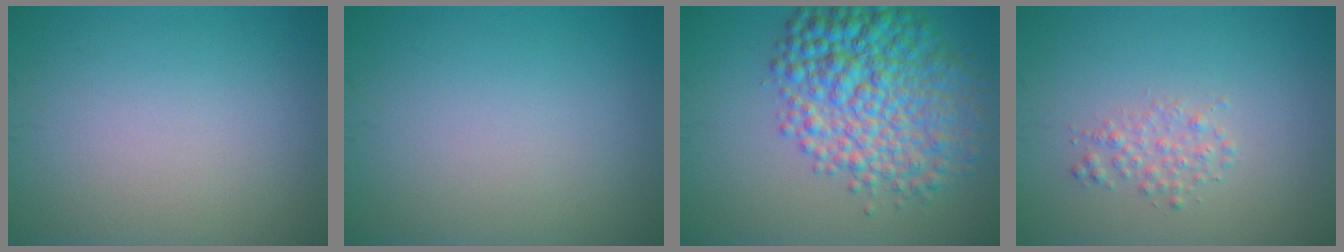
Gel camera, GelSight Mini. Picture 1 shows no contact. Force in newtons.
{"total": 0.0}
{"total": 8.5, "press": 8.5, "slide": 0.1}
{"total": 1.6, "press": 1.6, "slide": 0.1}